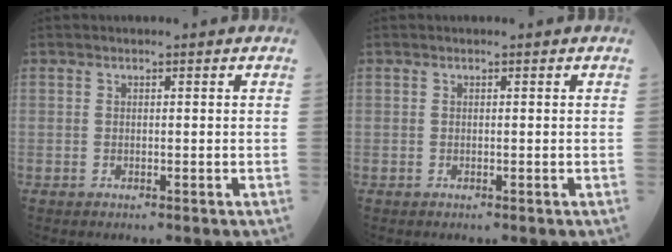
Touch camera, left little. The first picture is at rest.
{"total": 0.0}